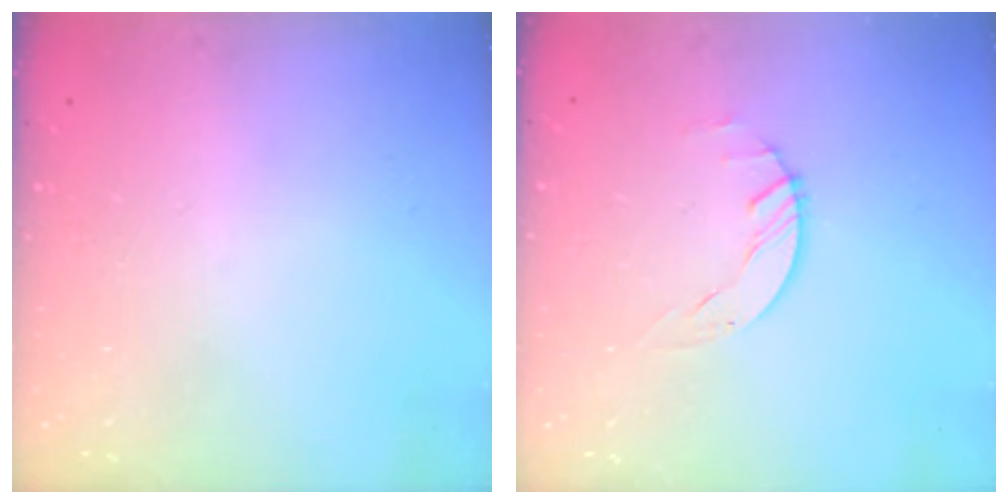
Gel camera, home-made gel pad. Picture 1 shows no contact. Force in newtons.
{"total": 1.7, "press": 1.7, "slide": 0.1}